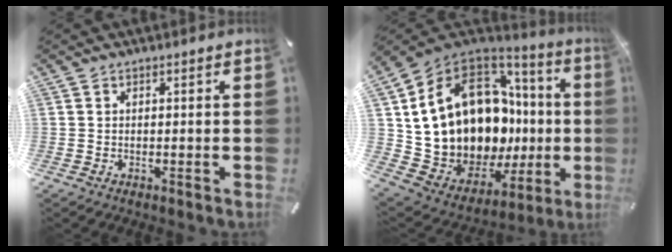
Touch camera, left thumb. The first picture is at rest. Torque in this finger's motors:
{"motor_torque": [1.74, 3.26, 2.77, 0.00, 0.81]}